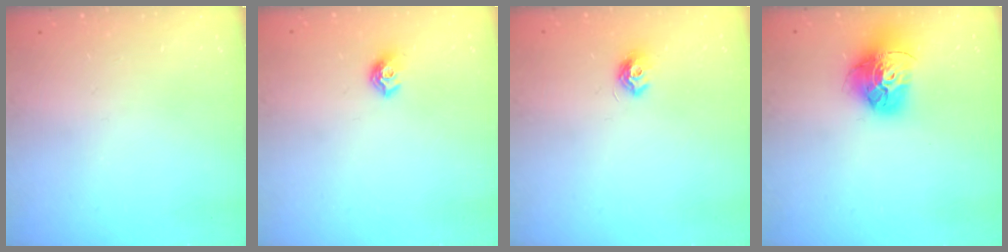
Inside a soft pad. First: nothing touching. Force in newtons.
{"total": 7.9, "press": 7.8, "slide": 0.7}
{"total": 7.5, "press": 7.5, "slide": 0.6}
{"total": 16.5, "press": 16.3, "slide": 2.0}